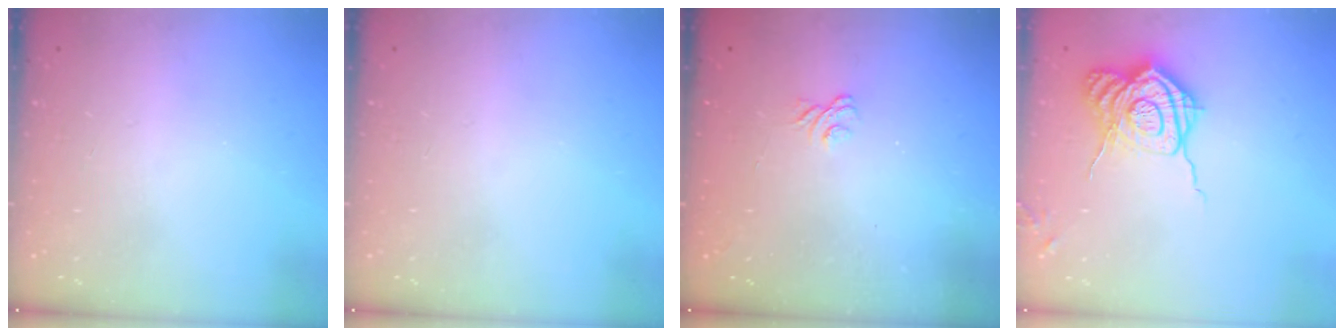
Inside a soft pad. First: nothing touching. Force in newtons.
{"total": 0.0}
{"total": 1.9, "press": 1.5, "slide": 1.1}
{"total": 16.2, "press": 16.2, "slide": 0.5}